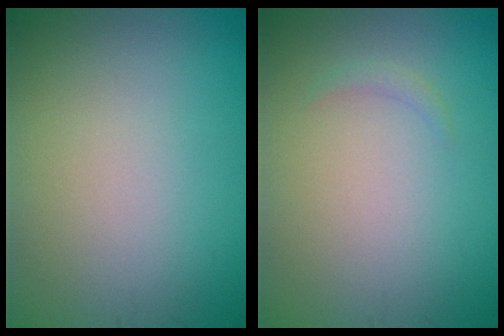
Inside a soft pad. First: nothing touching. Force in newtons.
{"total": 0.7, "press": 0.7, "slide": 0.1}